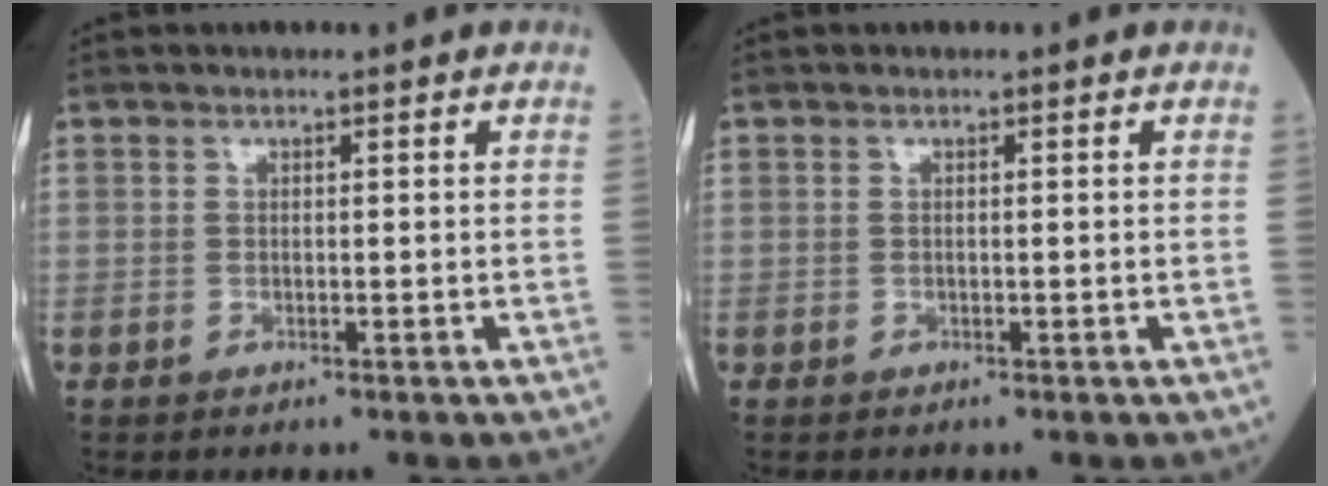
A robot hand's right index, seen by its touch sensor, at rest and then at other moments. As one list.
[{"total": 0.0}]